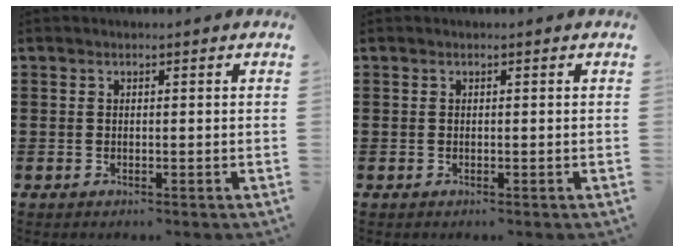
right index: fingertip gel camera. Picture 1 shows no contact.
{"total": 0.0}